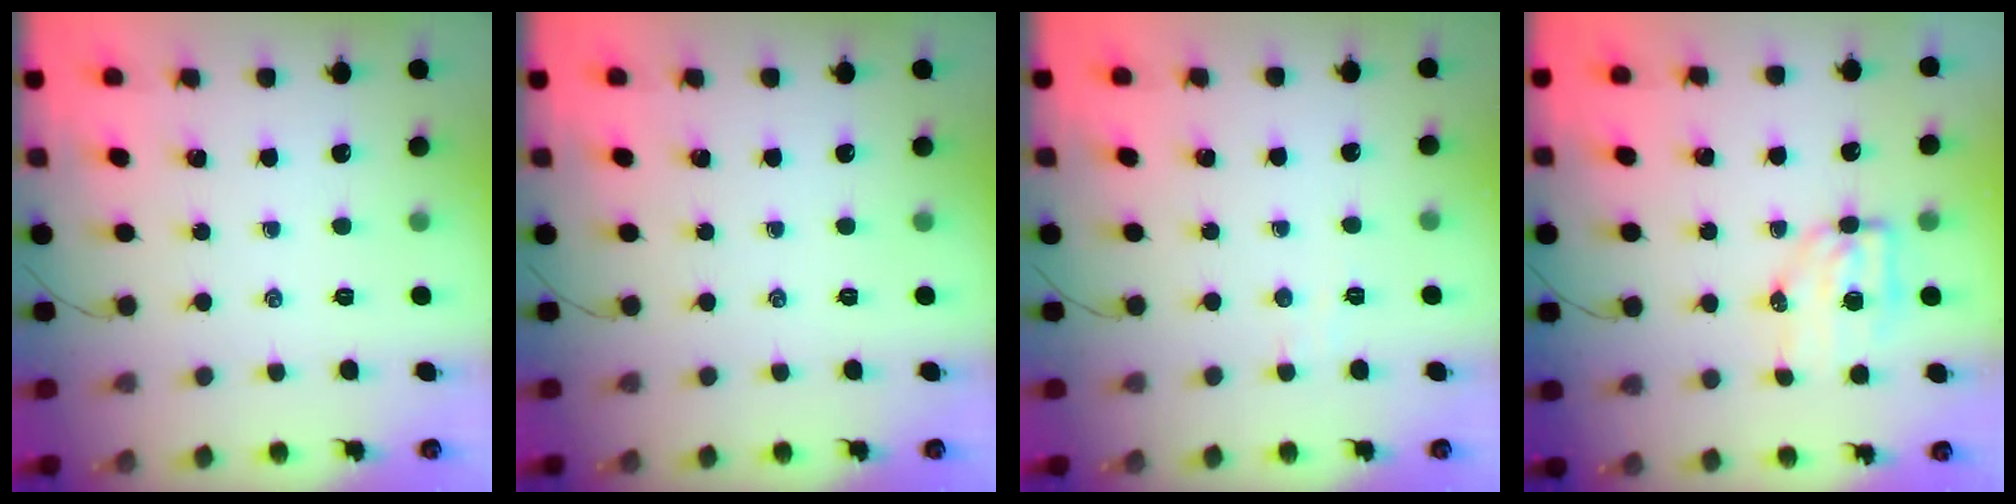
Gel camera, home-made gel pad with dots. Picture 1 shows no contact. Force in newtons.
{"total": 0.0}
{"total": 2.6, "press": 2.5, "slide": 0.7}
{"total": 6.4, "press": 6.3, "slide": 1.1}